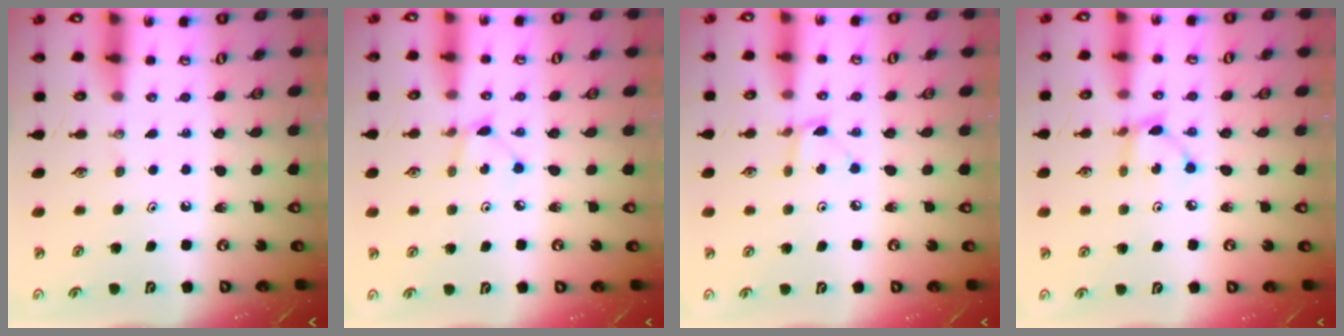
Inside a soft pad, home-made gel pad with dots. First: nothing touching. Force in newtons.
{"total": 1.5, "press": 1.5, "slide": 0.1}
{"total": 2.6, "press": 2.6, "slide": 0.1}
{"total": 3.1, "press": 3.1, "slide": 0.1}